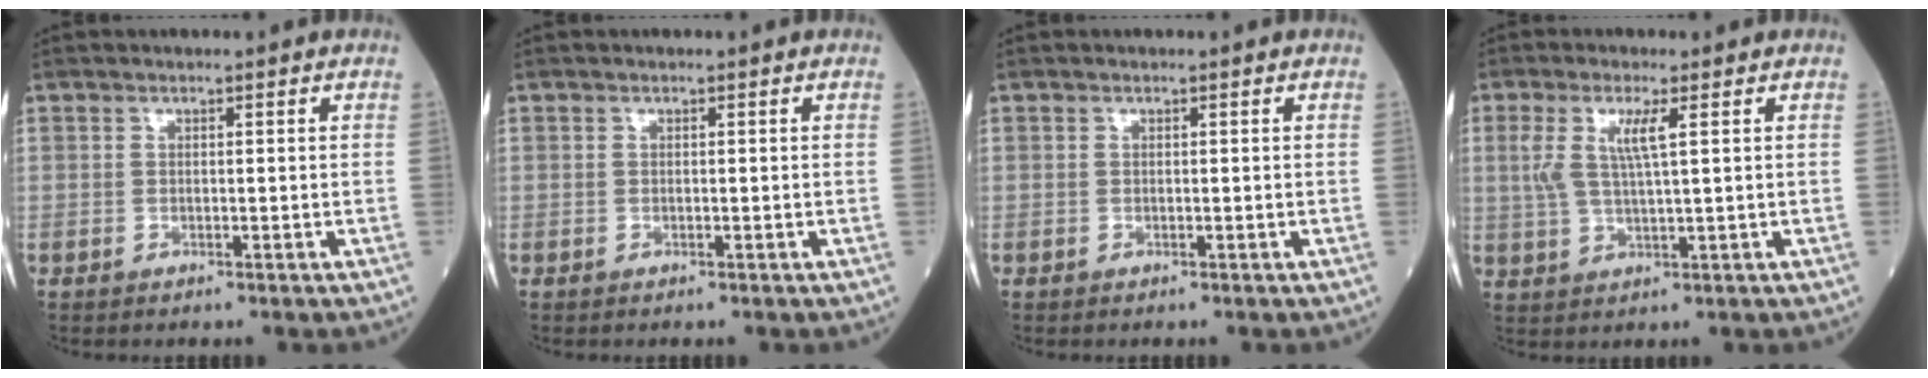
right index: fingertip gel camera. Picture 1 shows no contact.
{"total": 0.0}
{"total": 0.0}
{"total": 5.2, "force": [1.6, 0.6, 4.9], "torque": [-0.111, 0.007, 0.036]}